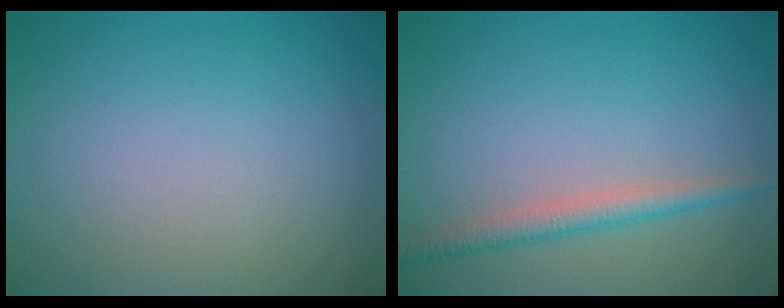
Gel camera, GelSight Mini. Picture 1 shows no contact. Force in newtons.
{"total": 2.4, "press": 2.4, "slide": 0.0}